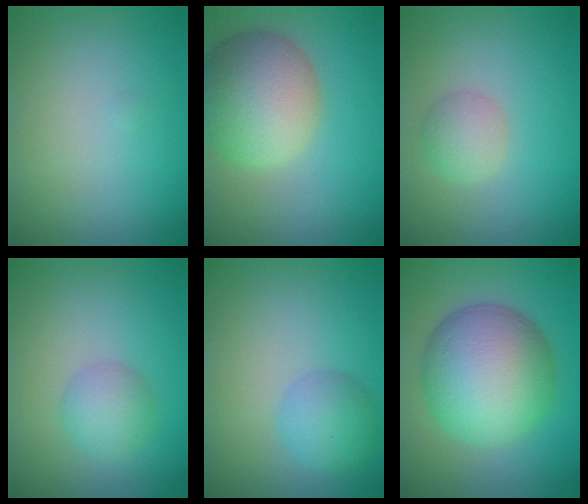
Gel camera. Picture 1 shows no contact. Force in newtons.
{"total": 8.4, "press": 8.4, "slide": 0.8}
{"total": 2.3, "press": 2.3, "slide": 0.0}
{"total": 2.7, "press": 2.7, "slide": 0.1}
{"total": 2.9, "press": 2.9, "slide": 0.1}
{"total": 11.1, "press": 11.1, "slide": 0.3}